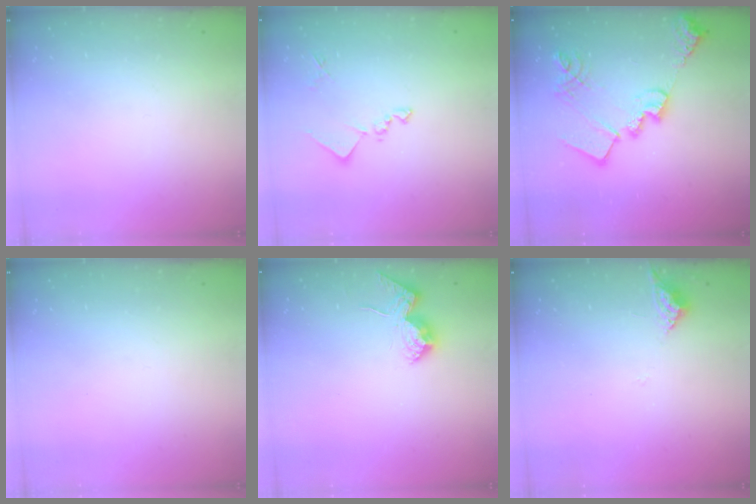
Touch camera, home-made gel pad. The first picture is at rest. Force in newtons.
{"total": 11.1, "press": 11.1, "slide": 0.2}
{"total": 20.0, "press": 19.9, "slide": 1.5}
{"total": 0.0}
{"total": 11.8, "press": 11.8, "slide": 0.4}
{"total": 3.8, "press": 3.8, "slide": 0.6}